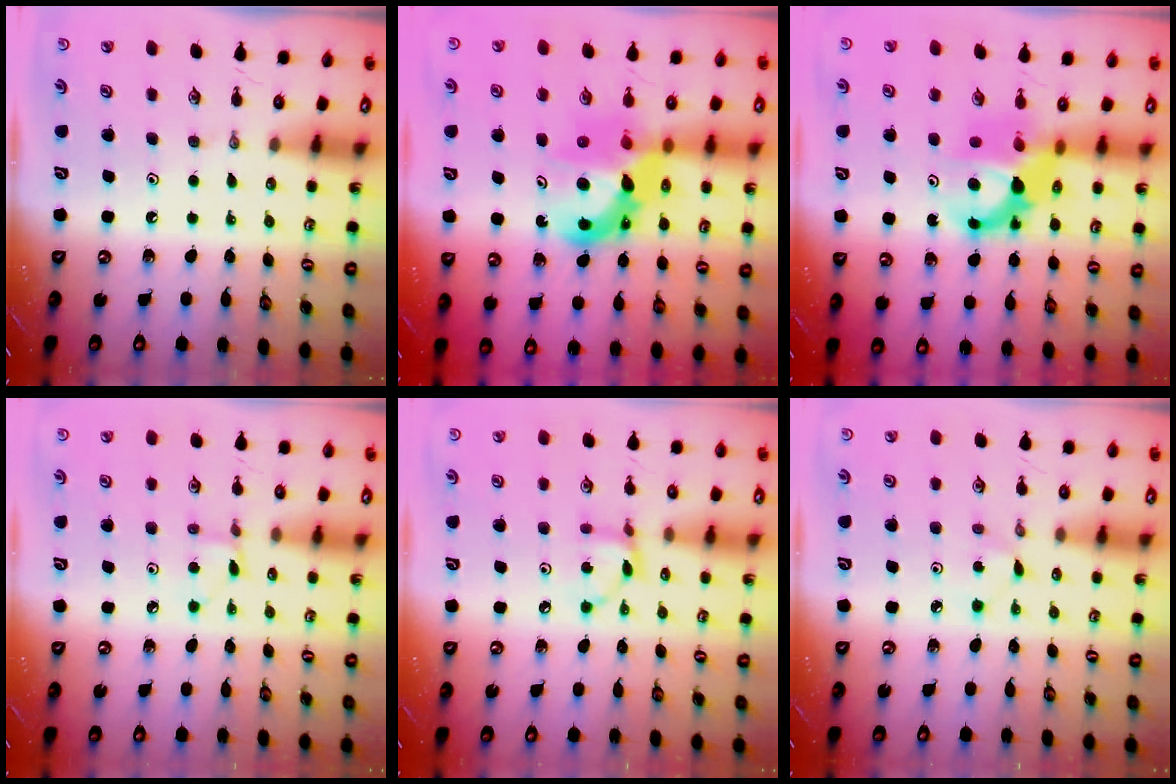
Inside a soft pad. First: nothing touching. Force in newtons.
{"total": 11.6, "press": 11.6, "slide": 0.5}
{"total": 9.2, "press": 9.2, "slide": 0.9}
{"total": 2.6, "press": 2.6, "slide": 0.3}
{"total": 5.8, "press": 5.8, "slide": 0.2}
{"total": 2.6, "press": 2.6, "slide": 0.2}